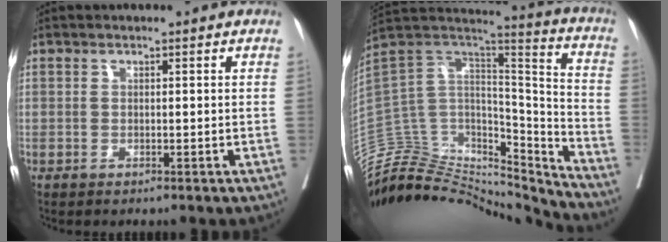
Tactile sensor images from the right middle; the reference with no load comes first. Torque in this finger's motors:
{"motor_torque": [-0.02, -1.05, -0.01, 0.01]}